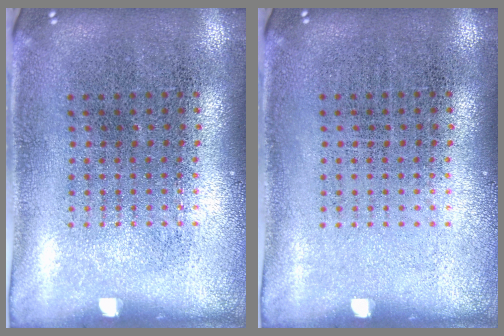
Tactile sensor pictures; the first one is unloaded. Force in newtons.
{"total": 0.0}